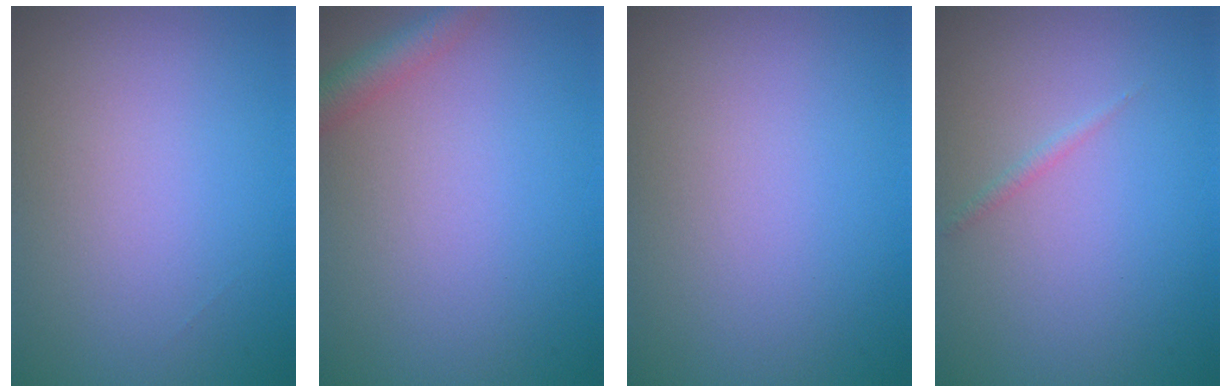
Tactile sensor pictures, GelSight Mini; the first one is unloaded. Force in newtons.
{"total": 2.4, "press": 2.4, "slide": 0.1}
{"total": 0.0}
{"total": 0.6, "press": 0.6, "slide": 0.0}